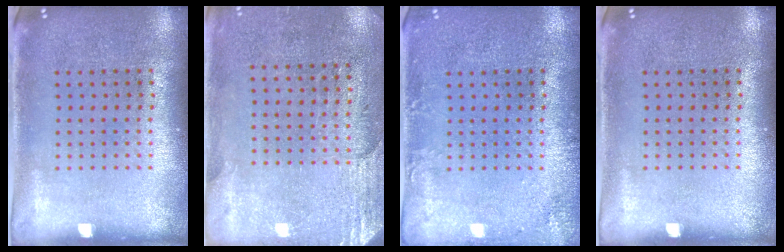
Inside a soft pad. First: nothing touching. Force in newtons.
{"total": 2.7, "press": 2.3, "slide": 1.4}
{"total": 1.6, "press": 1.6, "slide": 0.1}
{"total": 0.0}